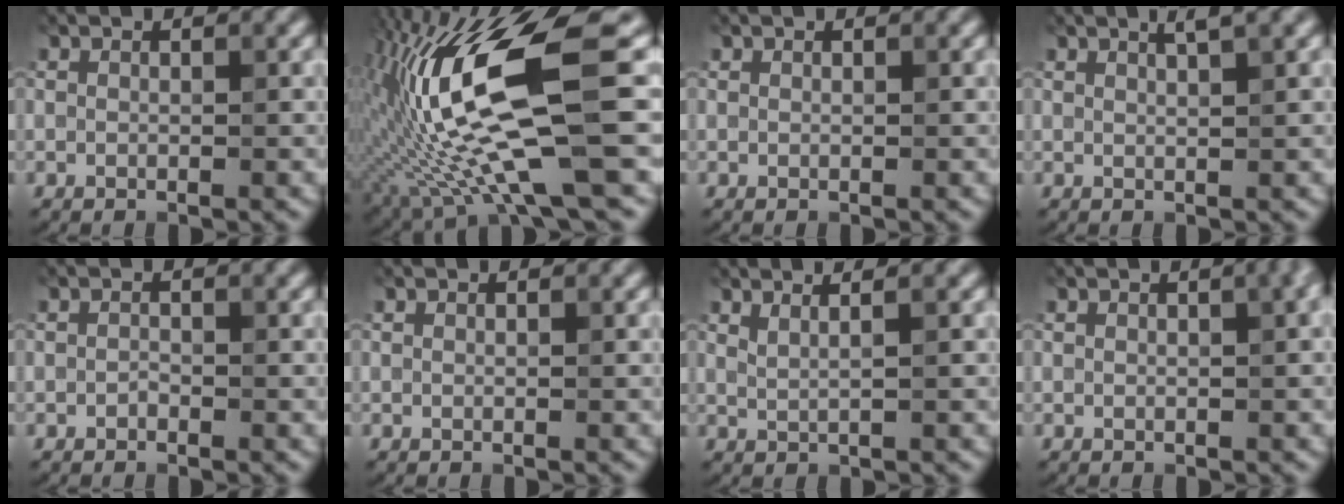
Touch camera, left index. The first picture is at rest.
{"total": 14.1, "force": [-2.1, 3.4, 13.5], "torque": [-0.262, 0.009, -0.029]}
{"total": 0.0}
{"total": 1.9, "force": [1.3, 0.2, 1.3], "torque": [-0.009, 0.010, 0.010]}
{"total": 0.6, "force": [-0.5, -0.1, -0.3], "torque": [0.001, 0.001, -0.003]}
{"total": 0.0}
{"total": 2.6, "force": [1.8, 1.1, 1.6], "torque": [-0.006, 0.013, 0.004]}
{"total": 4.8, "force": [1.7, 2.5, 3.7], "torque": [-0.009, 0.046, -0.003]}